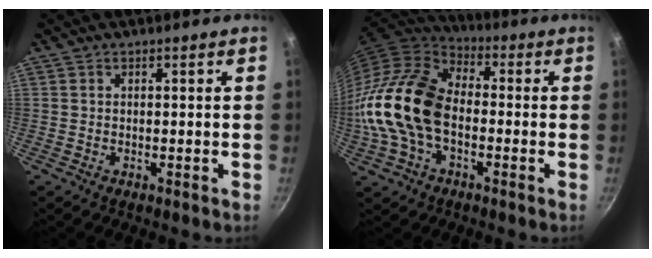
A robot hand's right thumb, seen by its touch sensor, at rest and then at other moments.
{"total": 17.5, "force": [-2.6, 11.6, 12.8], "torque": [-0.228, 0.034, -0.062]}